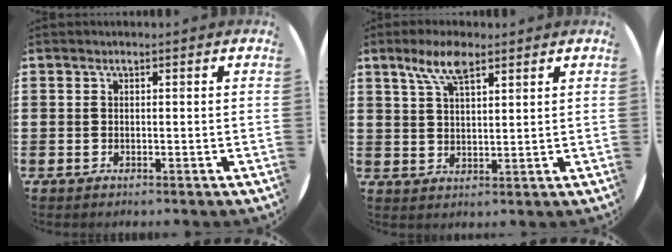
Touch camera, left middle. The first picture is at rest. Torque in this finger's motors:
{"motor_torque": [1.35, -0.79, 0.09, 0.13]}